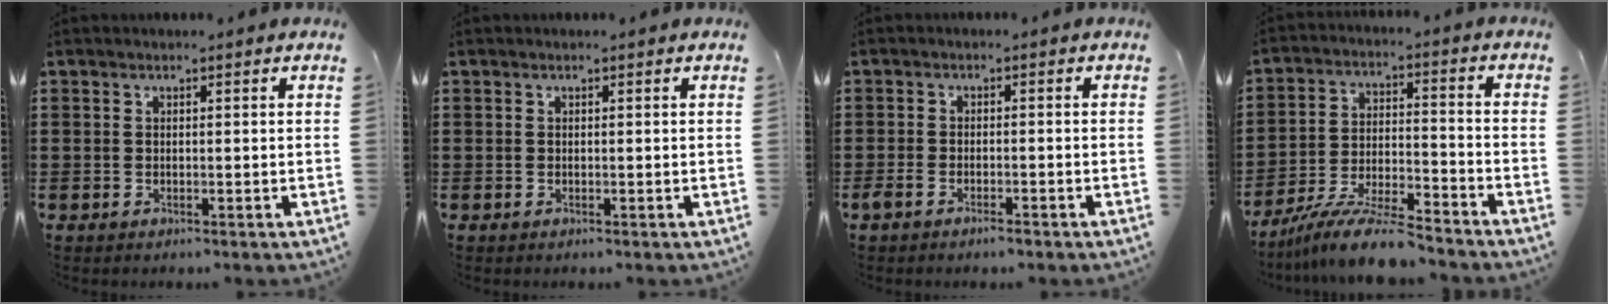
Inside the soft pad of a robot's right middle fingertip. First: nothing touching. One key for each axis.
{"total": 0.0}
{"total": 1.9, "fx": -1.4, "fy": 0.6, "fz": 1.2, "tx": -0.021, "ty": 0.000, "tz": -0.025}
{"total": 10.0, "fx": -9.1, "fy": 0.7, "fz": 4.0, "tx": -0.072, "ty": 0.013, "tz": -0.176}